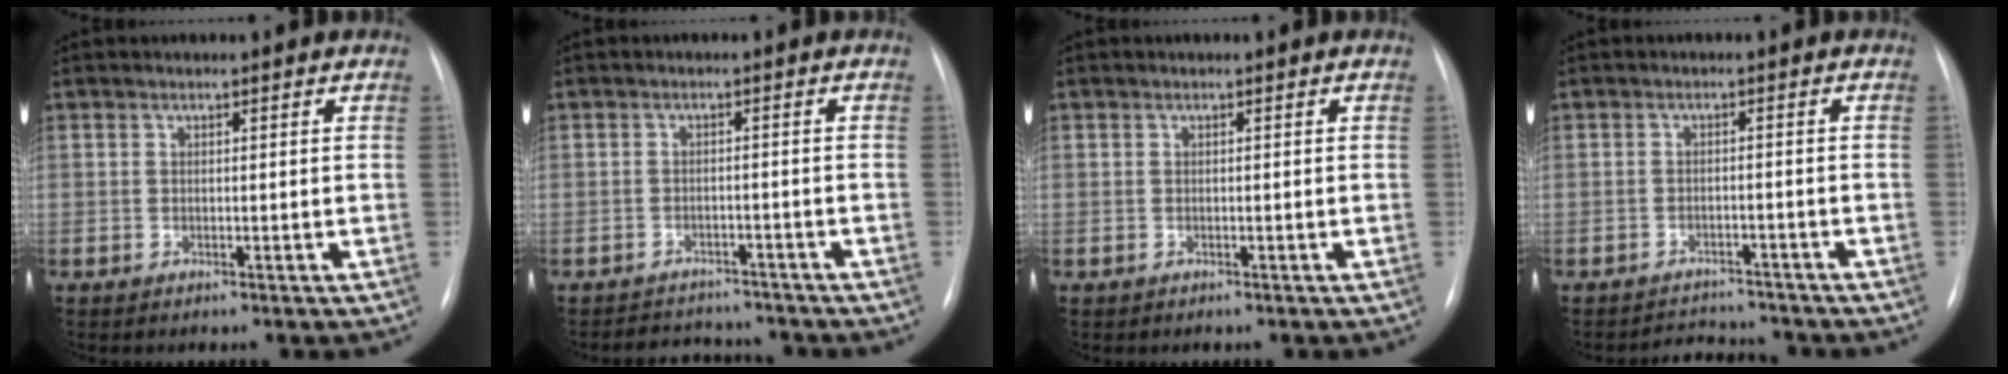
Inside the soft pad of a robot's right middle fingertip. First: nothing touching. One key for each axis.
{"total": 6.4, "fx": -6.1, "fy": 1.7, "fz": 0.6, "tx": -0.007, "ty": 0.007, "tz": -0.083}
{"total": 0.0}
{"total": 4.7, "fx": -4.6, "fy": 1.0, "fz": -0.1, "tx": 0.000, "ty": 0.007, "tz": -0.067}